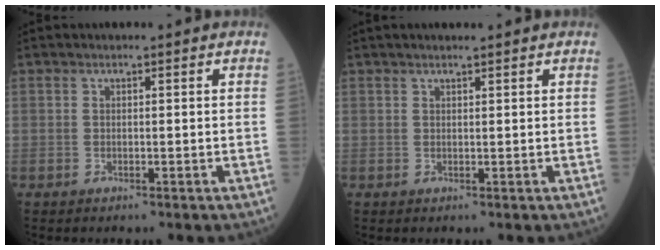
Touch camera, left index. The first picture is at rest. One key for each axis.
{"total": 2.4, "fx": 1.9, "fy": 0.0, "fz": 1.3, "tx": -0.017, "ty": 0.016, "tz": 0.030}